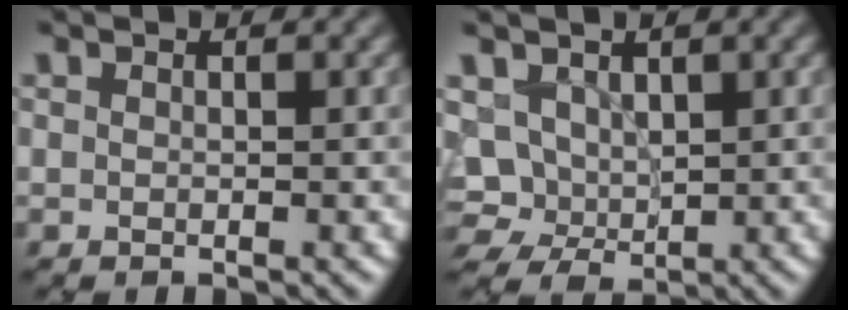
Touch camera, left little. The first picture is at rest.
{"total": 4.2, "force": [0.6, 3.5, 2.3], "torque": [-0.036, 0.001, 0.012]}